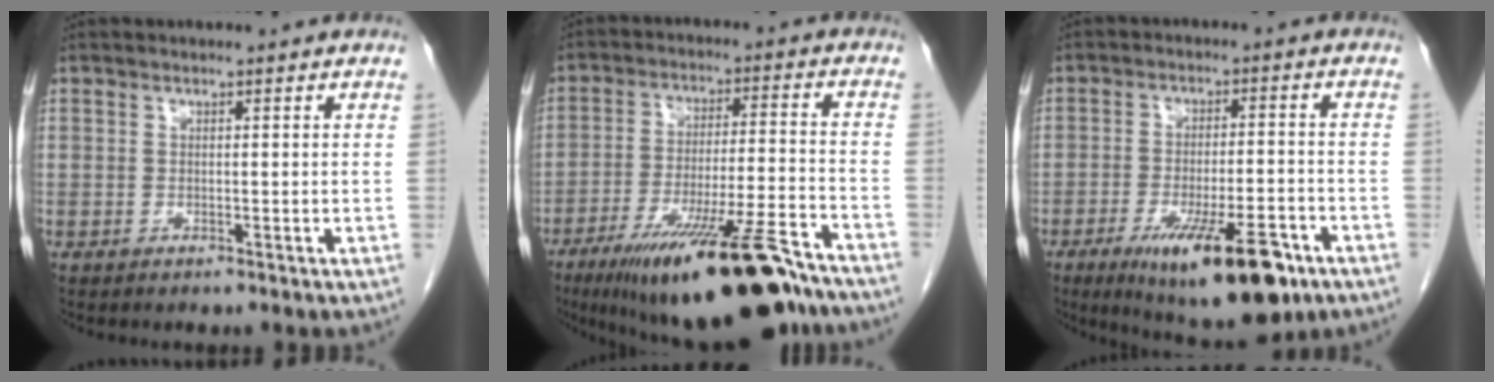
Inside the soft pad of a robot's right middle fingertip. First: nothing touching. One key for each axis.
{"total": 21.6, "fx": -15.8, "fy": 2.3, "fz": 14.6, "tx": -0.187, "ty": -0.017, "tz": -0.250}
{"total": 14.9, "fx": -8.4, "fy": 3.4, "fz": 11.8, "tx": -0.161, "ty": -0.017, "tz": -0.122}